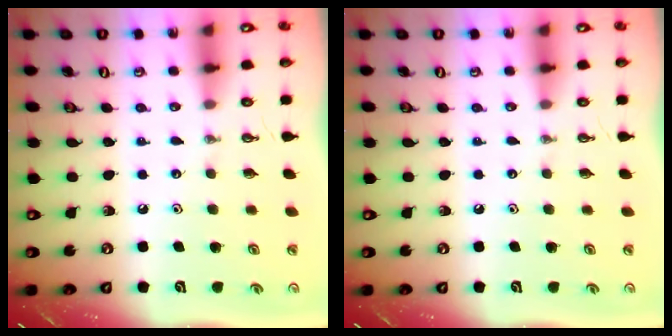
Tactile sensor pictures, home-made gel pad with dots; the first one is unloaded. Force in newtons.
{"total": 0.0}